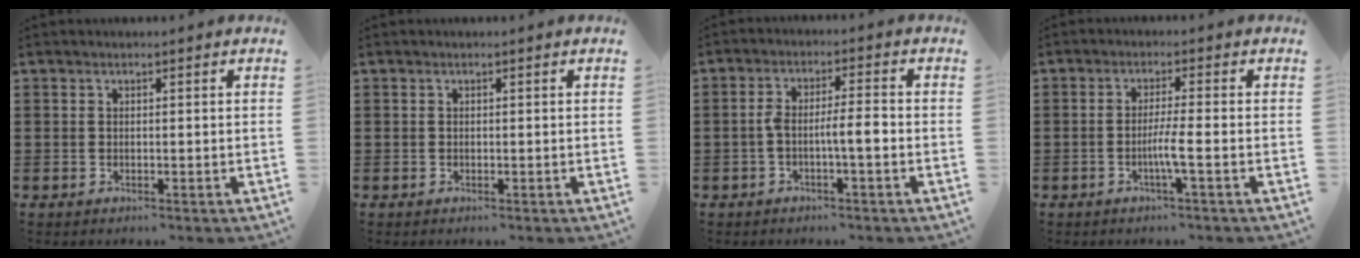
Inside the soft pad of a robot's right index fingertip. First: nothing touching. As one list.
[{"total": 0.0}, {"total": 4.4, "force": [-1.1, 0.7, 4.2], "torque": [-0.084, 0.001, -0.026]}, {"total": 3.4, "force": [-1.2, -0.4, 3.2], "torque": [-0.063, -0.010, -0.027]}]